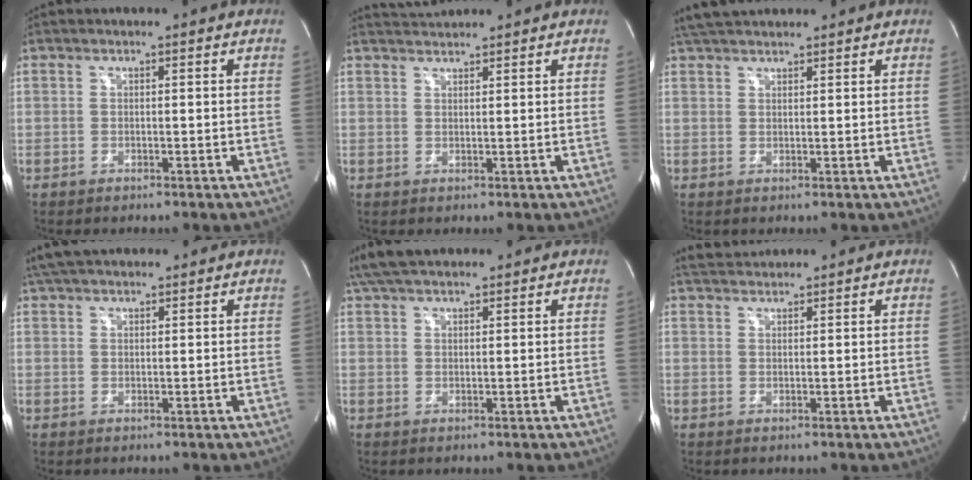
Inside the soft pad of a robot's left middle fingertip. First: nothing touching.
{"total": 2.4, "force": [2.4, -0.1, 0.0], "torque": [-0.008, 0.015, 0.049]}
{"total": 6.2, "force": [5.4, 1.8, 2.5], "torque": [-0.043, 0.038, 0.097]}
{"total": 7.2, "force": [6.1, 2.3, 3.2], "torque": [-0.052, 0.039, 0.109]}
{"total": 7.6, "force": [6.3, 2.3, 3.5], "torque": [-0.065, 0.038, 0.116]}
{"total": 3.3, "force": [3.2, 0.5, 0.4], "torque": [-0.014, 0.025, 0.061]}